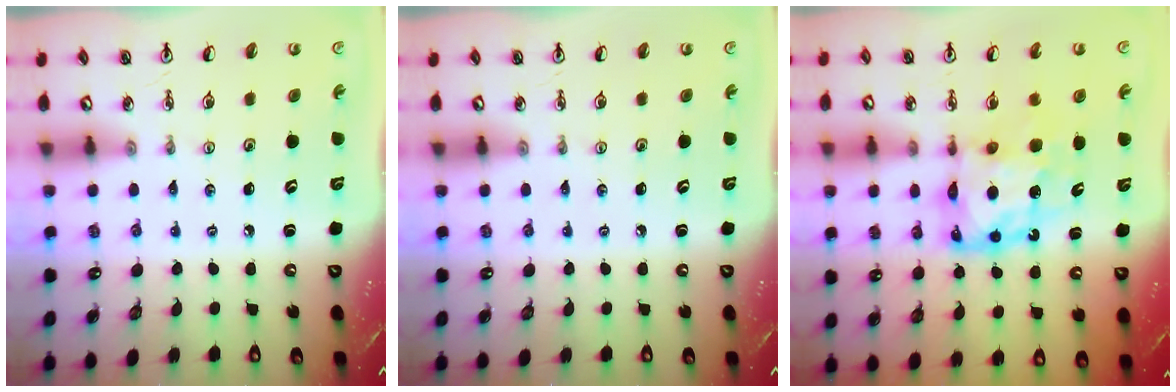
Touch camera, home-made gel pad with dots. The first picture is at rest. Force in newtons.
{"total": 0.0}
{"total": 11.2, "press": 11.2, "slide": 0.6}